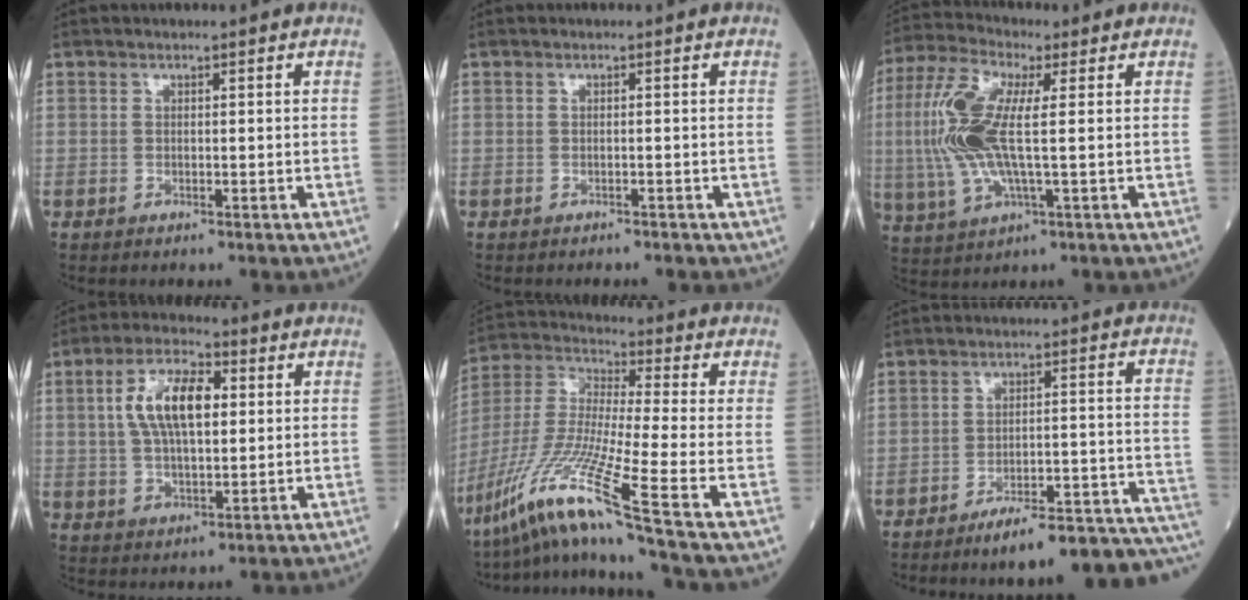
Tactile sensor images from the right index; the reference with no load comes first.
{"total": 1.4, "force": [-1.2, 0.5, 0.5], "torque": [-0.015, -0.003, -0.013]}
{"total": 11.9, "force": [0.9, 3.0, 11.5], "torque": [-0.277, 0.008, 0.015]}
{"total": 10.2, "force": [2.3, 4.0, 9.1], "torque": [-0.180, 0.017, 0.041]}
{"total": 17.1, "force": [-11.1, -2.9, 12.6], "torque": [-0.281, -0.032, -0.209]}
{"total": 16.1, "force": [-14.5, 1.0, 7.0], "torque": [-0.043, 0.039, -0.192]}